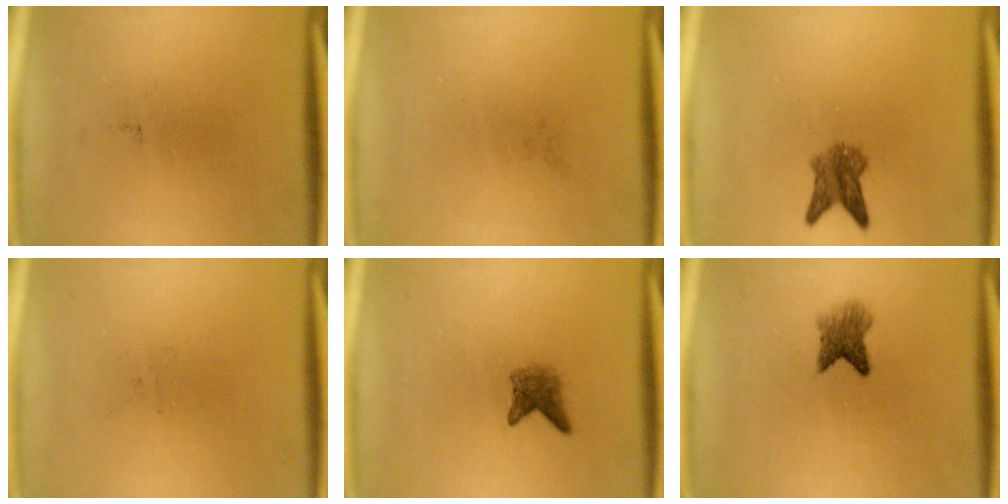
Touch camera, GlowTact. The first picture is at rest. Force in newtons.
{"total": 0.0}
{"total": 4.0}
{"total": 0.0}
{"total": 2.4}
{"total": 3.5}